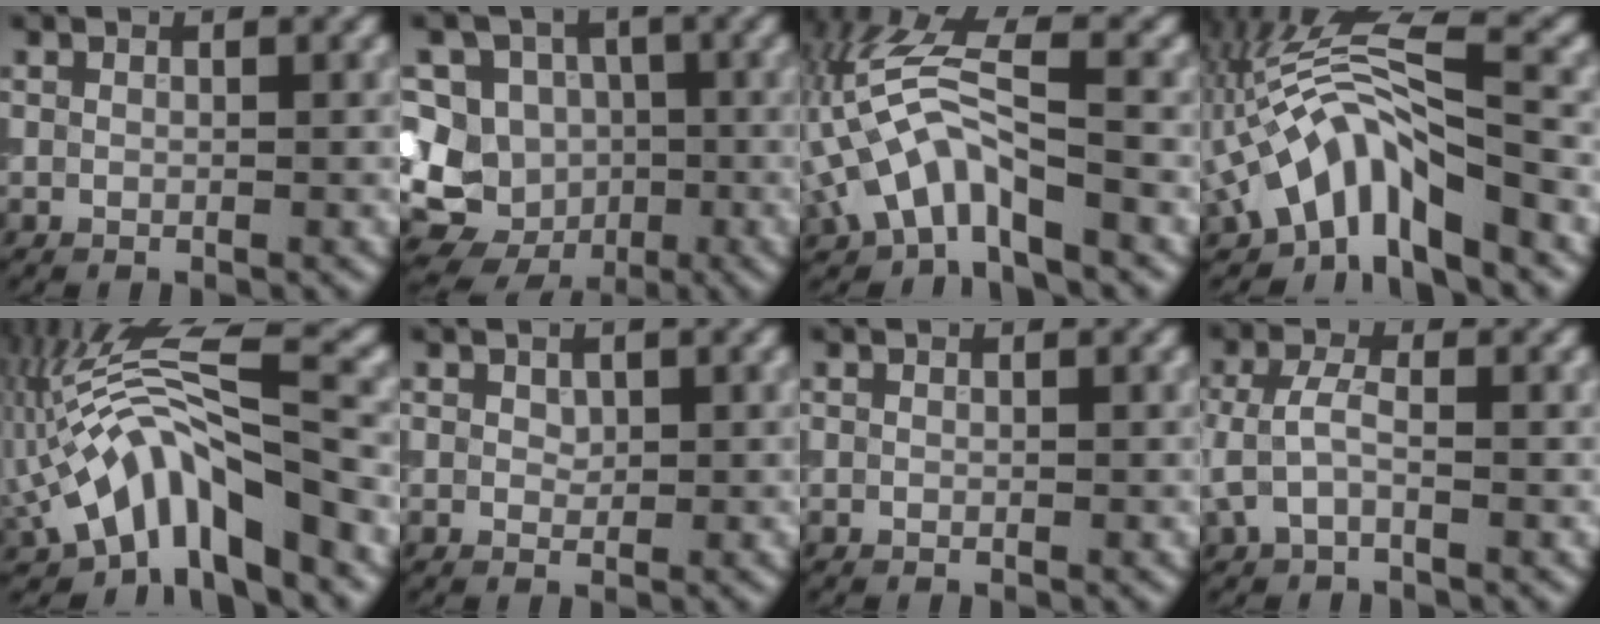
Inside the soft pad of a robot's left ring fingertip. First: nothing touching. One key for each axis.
{"total": 12.5, "fx": -2.8, "fy": 11.3, "fz": 4.4, "tx": -0.083, "ty": 0.017, "tz": -0.067}
{"total": 7.6, "fx": -2.3, "fy": 3.3, "fz": 6.5, "tx": -0.141, "ty": 0.017, "tz": -0.054}
{"total": 9.4, "fx": -3.8, "fy": 3.8, "fz": 7.7, "tx": -0.135, "ty": 0.021, "tz": -0.078}
{"total": 10.7, "fx": -3.4, "fy": 4.0, "fz": 9.3, "tx": -0.158, "ty": 0.019, "tz": -0.070}
{"total": 0.7, "fx": 0.4, "fy": 0.5, "fz": 0.3, "tx": -0.006, "ty": -0.003, "tz": 0.008}
{"total": 0.0}
{"total": 2.6, "fx": -0.5, "fy": 1.3, "fz": 2.2, "tx": -0.054, "ty": 0.009, "tz": -0.017}